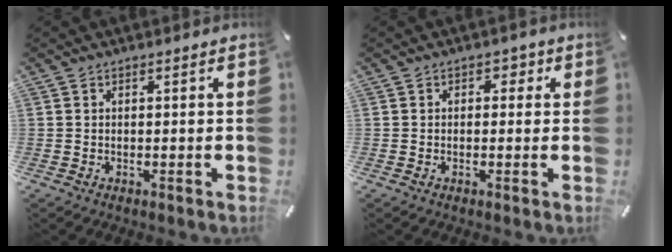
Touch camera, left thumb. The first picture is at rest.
{"total": 1.8, "force": [-0.1, 1.4, 1.1], "torque": [-0.008, 0.002, -0.008]}